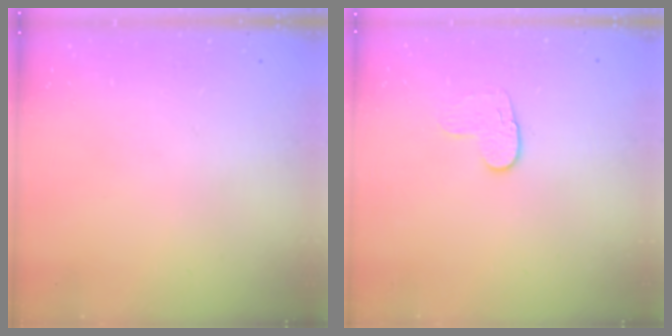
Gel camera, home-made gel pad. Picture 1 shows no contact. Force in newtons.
{"total": 7.9, "press": 7.8, "slide": 0.6}